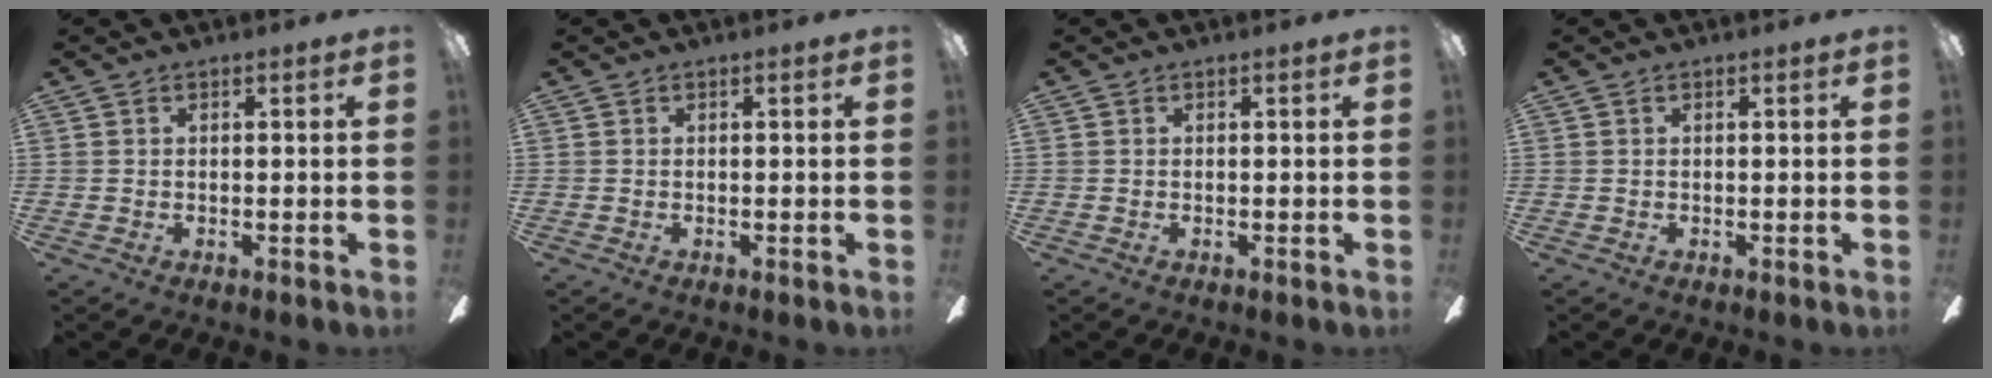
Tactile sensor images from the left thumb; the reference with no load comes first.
{"total": 0.0}
{"total": 0.0}
{"total": 0.0}